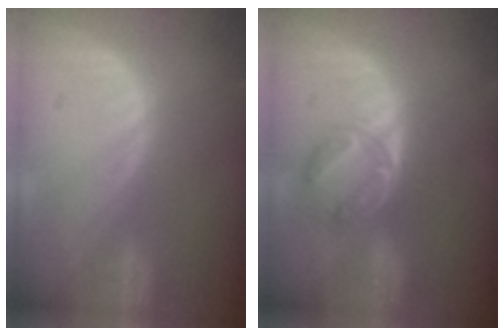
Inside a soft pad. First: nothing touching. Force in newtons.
{"total": 5.8, "press": 5.5, "slide": 1.7}